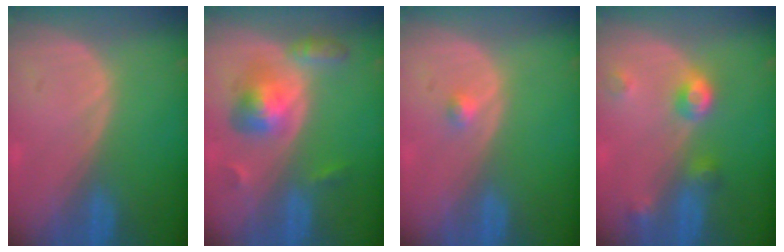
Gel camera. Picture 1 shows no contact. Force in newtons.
{"total": 6.0, "press": 6.0, "slide": 0.2}
{"total": 1.2, "press": 1.1, "slide": 0.6}
{"total": 4.6, "press": 4.2, "slide": 1.9}